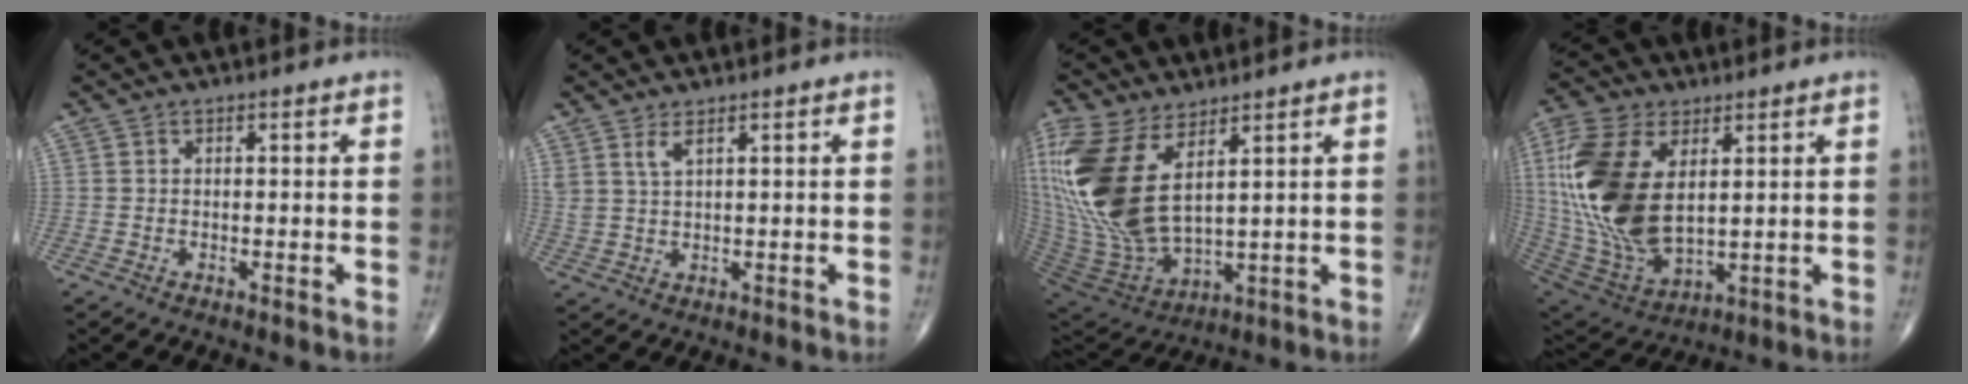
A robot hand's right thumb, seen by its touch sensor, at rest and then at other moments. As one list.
[{"total": 2.9, "force": [1.9, 0.7, 2.1], "torque": [-0.047, -0.010, 0.044]}, {"total": 19.9, "force": [7.1, 9.2, 16.2], "torque": [-0.370, -0.036, 0.152]}, {"total": 21.9, "force": [4.3, 12.0, 17.8], "torque": [-0.387, -0.026, 0.088]}]